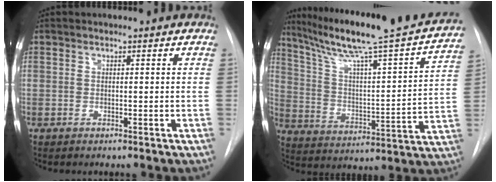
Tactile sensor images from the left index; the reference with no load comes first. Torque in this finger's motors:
{"motor_torque": [0.27, -0.44, 0.41, 0.14]}